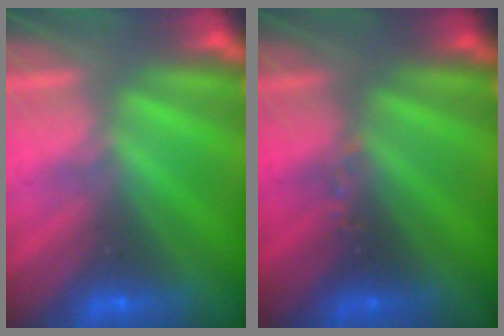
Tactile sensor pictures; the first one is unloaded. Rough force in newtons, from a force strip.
{"total": 2.4}